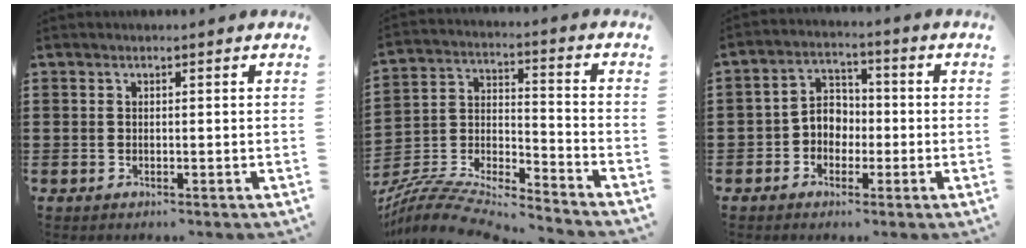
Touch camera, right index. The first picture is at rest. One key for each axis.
{"total": 8.0, "fx": -7.5, "fy": 1.2, "fz": 2.5, "tx": -0.061, "ty": -0.003, "tz": -0.154}
{"total": 4.2, "fx": -1.7, "fy": 3.4, "fz": 1.6, "tx": -0.041, "ty": 0.012, "tz": -0.037}